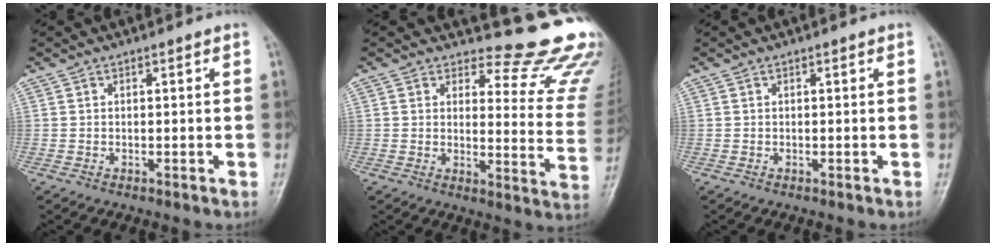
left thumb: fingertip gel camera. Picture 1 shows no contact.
{"total": 15.7, "force": [14.9, 3.9, 3.1], "torque": [0.015, -0.167, 0.143]}
{"total": 0.0}